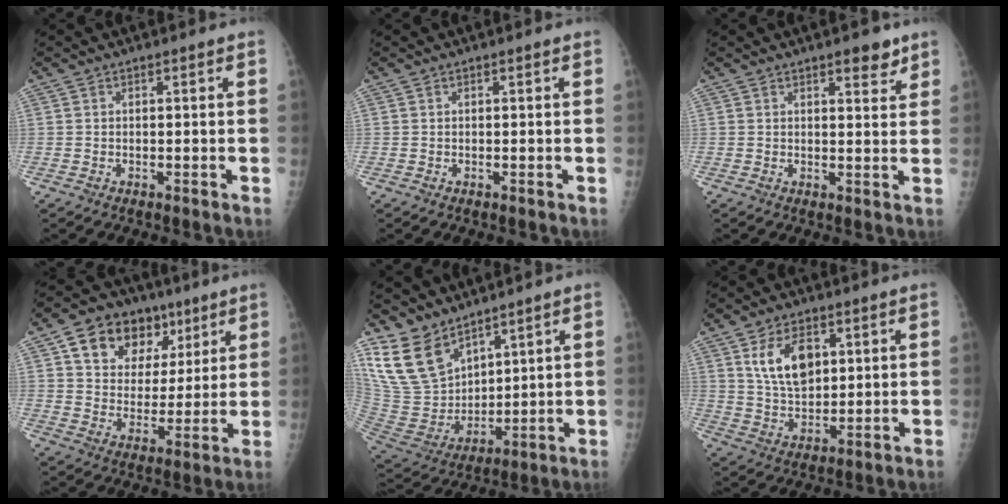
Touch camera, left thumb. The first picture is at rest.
{"total": 0.0}
{"total": 4.1, "force": [2.9, 1.5, 2.6], "torque": [-0.020, -0.017, 0.037]}
{"total": 15.9, "force": [8.1, 11.3, 7.8], "torque": [-0.079, -0.013, 0.131]}
{"total": 15.2, "force": [10.9, 8.6, 6.2], "torque": [-0.095, -0.058, 0.239]}
{"total": 10.1, "force": [3.7, 6.2, 7.1], "torque": [-0.103, -0.018, 0.077]}